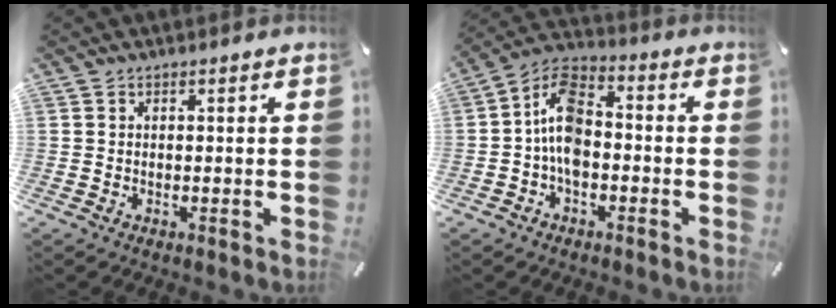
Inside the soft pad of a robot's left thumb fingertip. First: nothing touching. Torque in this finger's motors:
{"motor_torque": [0.89, 2.07, 0.86, -0.14, 0.36]}